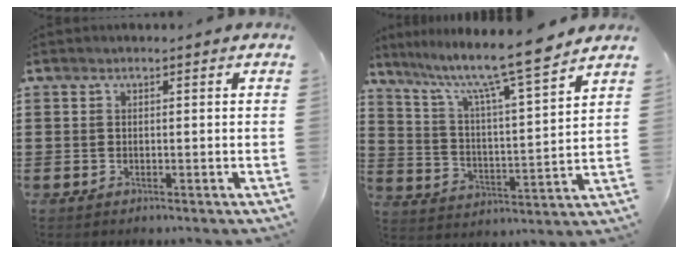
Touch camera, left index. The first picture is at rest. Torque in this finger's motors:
{"motor_torque": [1.99, -0.07, 0.90, 0.19]}